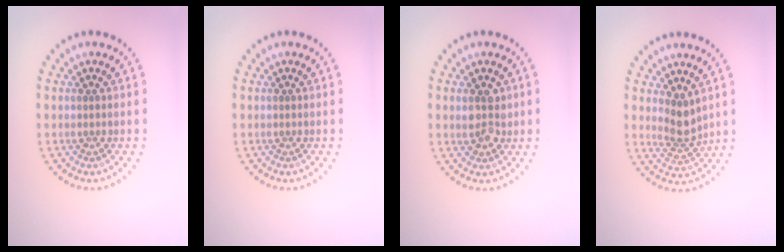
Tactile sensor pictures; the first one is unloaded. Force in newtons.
{"total": 0.0}
{"total": 2.5, "press": 2.5, "slide": 0.6}
{"total": 2.4, "press": 1.8, "slide": 1.6}